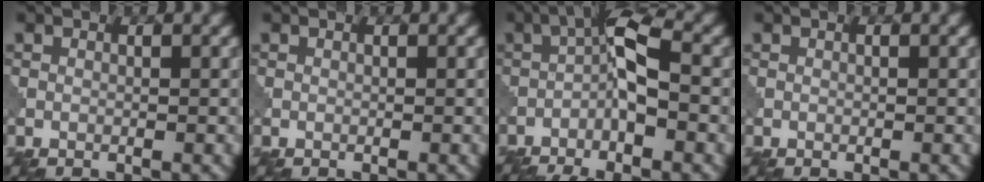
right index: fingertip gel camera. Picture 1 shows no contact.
{"total": 0.0}
{"total": 8.5, "force": [-3.1, 2.5, 7.5], "torque": [-0.124, 0.006, -0.062]}
{"total": 0.0}